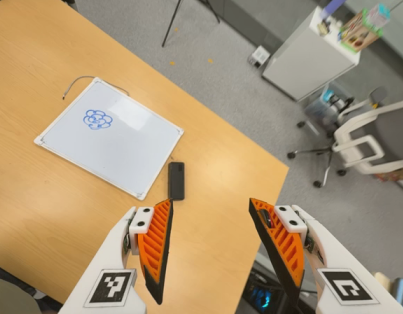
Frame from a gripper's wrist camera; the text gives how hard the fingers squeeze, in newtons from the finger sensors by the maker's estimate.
{"total": 0.0}